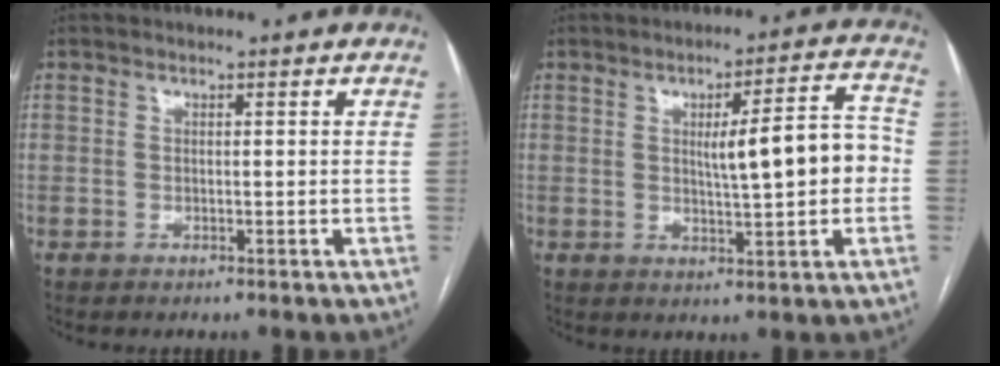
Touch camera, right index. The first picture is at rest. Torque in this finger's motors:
{"motor_torque": [0.76, 0.41, 0.38, 0.10]}